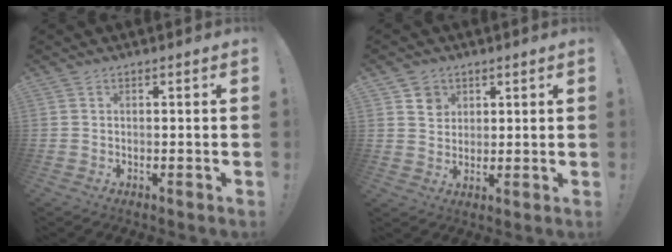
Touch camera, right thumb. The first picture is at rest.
{"total": 5.1, "force": [2.8, 4.3, 0.7], "torque": [0.009, -0.024, 0.049]}